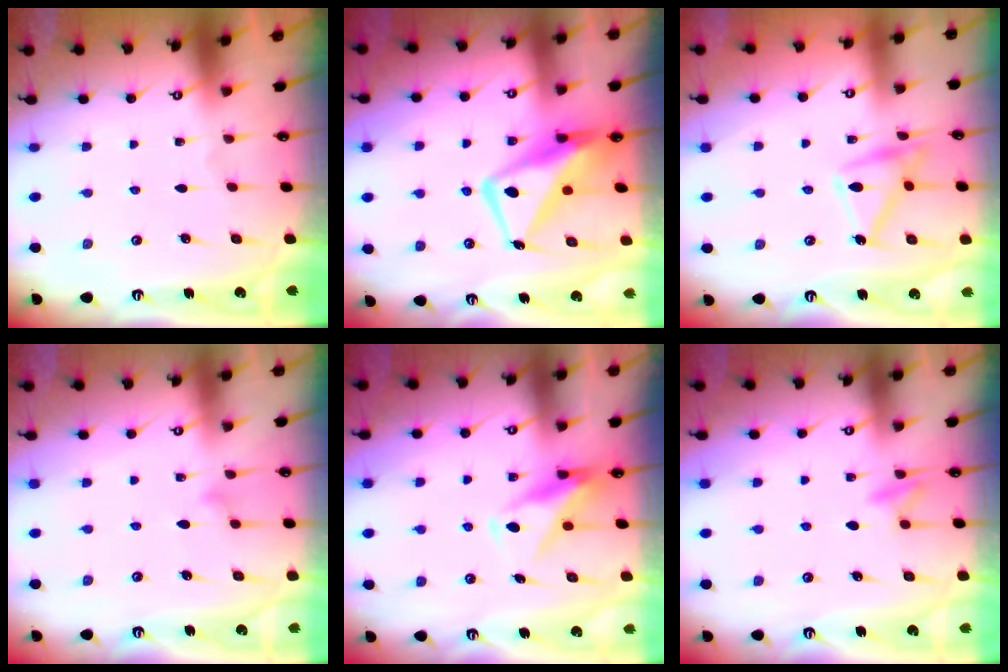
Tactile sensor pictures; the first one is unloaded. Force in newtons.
{"total": 11.9, "press": 11.8, "slide": 1.4}
{"total": 13.8, "press": 13.8, "slide": 0.5}
{"total": 9.7, "press": 9.7, "slide": 0.2}
{"total": 10.3, "press": 10.3, "slide": 0.9}
{"total": 7.2, "press": 7.1, "slide": 0.6}